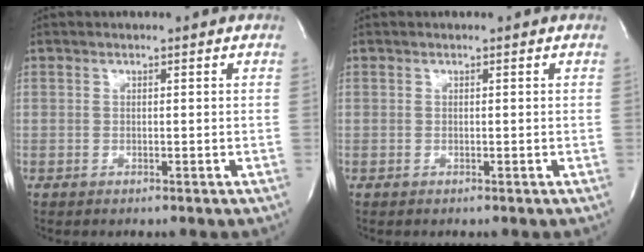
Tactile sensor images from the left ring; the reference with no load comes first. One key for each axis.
{"total": 0.0}